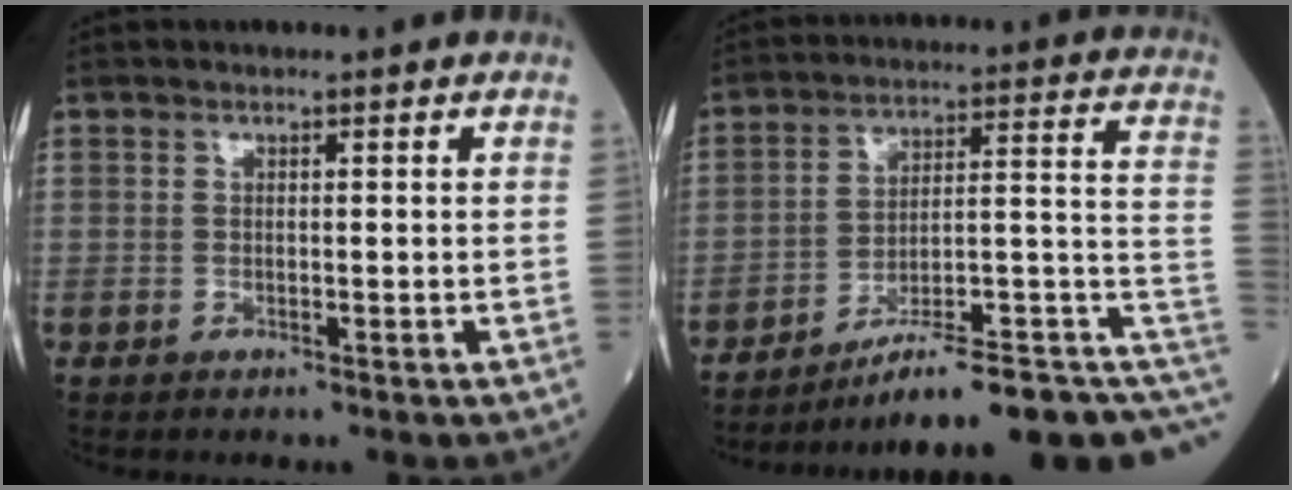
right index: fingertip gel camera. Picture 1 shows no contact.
{"total": 19.2, "force": [-11.7, 2.7, 15.0], "torque": [-0.129, 0.057, -0.163]}